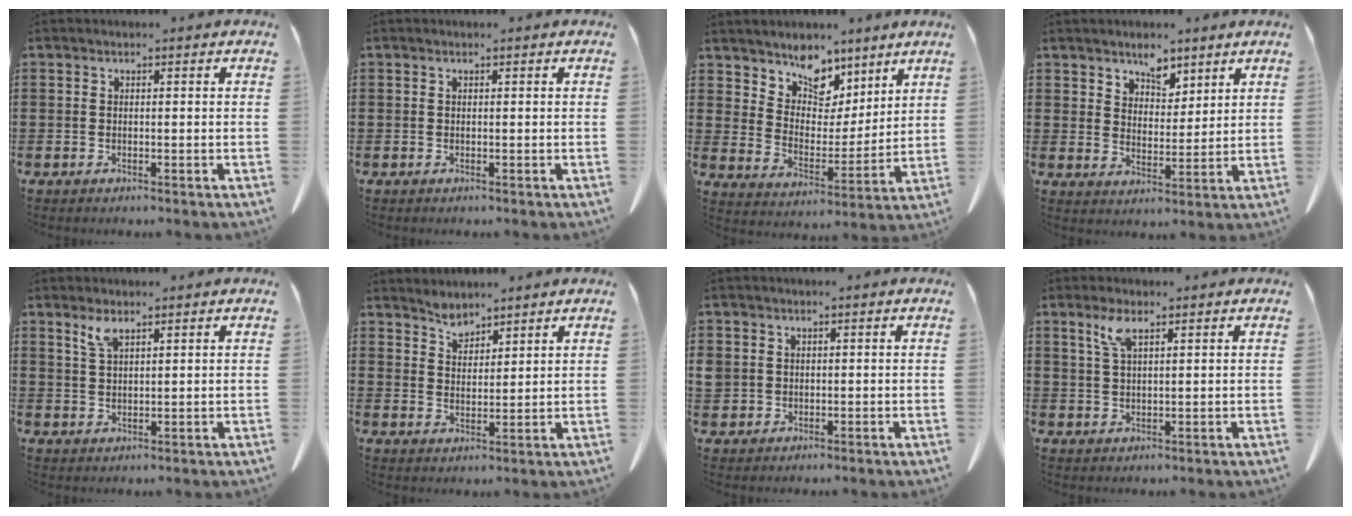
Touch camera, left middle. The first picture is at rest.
{"total": 0.0}
{"total": 7.2, "force": [5.9, 4.1, 0.1], "torque": [-0.050, -0.045, 0.112]}
{"total": 4.6, "force": [3.8, 2.4, 0.8], "torque": [-0.024, -0.007, 0.071]}
{"total": 2.9, "force": [2.1, 0.6, 2.0], "torque": [-0.046, 0.000, 0.039]}
{"total": 3.6, "force": [3.3, 1.3, 0.5], "torque": [-0.020, -0.006, 0.064]}
{"total": 1.5, "force": [0.2, 1.5, 0.4], "torque": [-0.014, 0.007, 0.001]}
{"total": 3.6, "force": [2.2, 0.8, 2.8], "torque": [-0.064, 0.004, 0.039]}